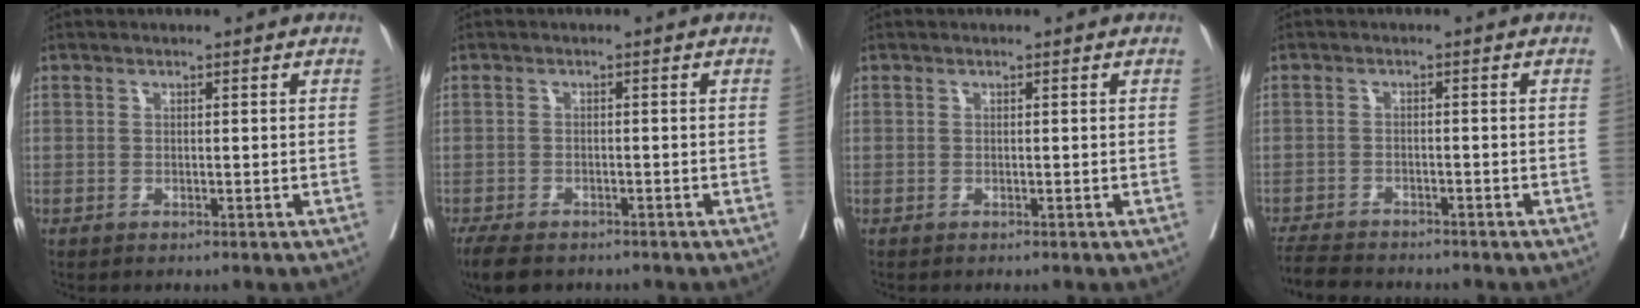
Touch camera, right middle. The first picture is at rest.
{"total": 6.6, "force": [-5.2, 2.6, 3.1], "torque": [-0.049, -0.010, -0.078]}
{"total": 0.0}
{"total": 7.4, "force": [-6.9, 1.5, 2.3], "torque": [-0.033, -0.013, -0.110]}